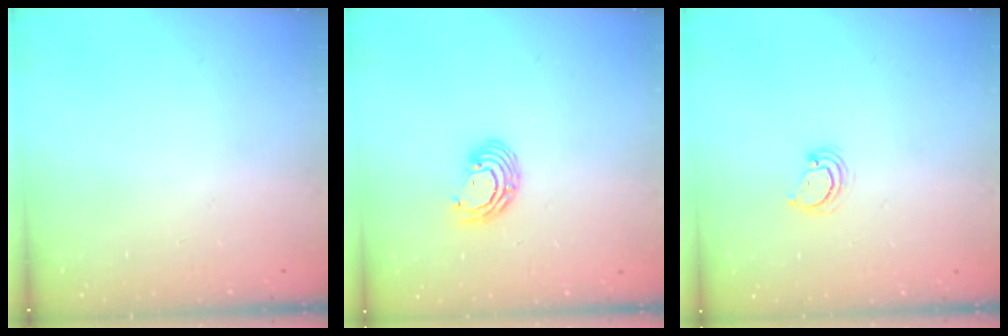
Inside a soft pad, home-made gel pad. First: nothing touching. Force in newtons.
{"total": 7.2, "press": 7.2, "slide": 1.0}
{"total": 4.0, "press": 4.0, "slide": 0.4}